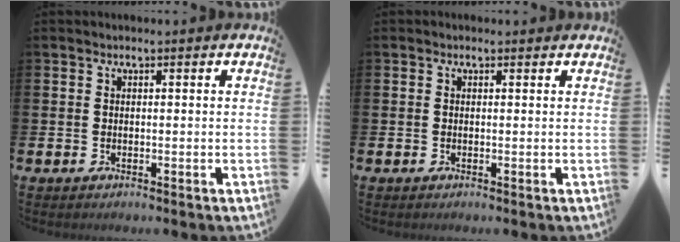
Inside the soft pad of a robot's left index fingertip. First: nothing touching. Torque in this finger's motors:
{"motor_torque": [0.07, -0.81, 0.52, 0.03]}